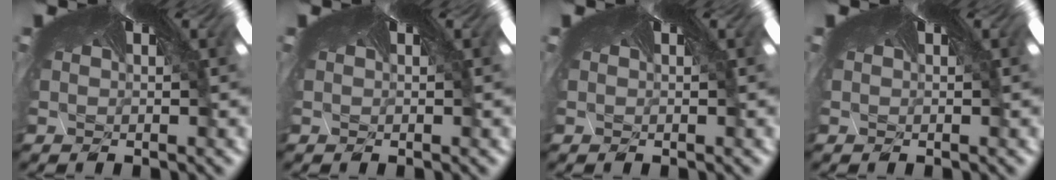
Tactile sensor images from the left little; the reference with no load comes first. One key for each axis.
{"total": 0.0}
{"total": 0.0}
{"total": 0.0}